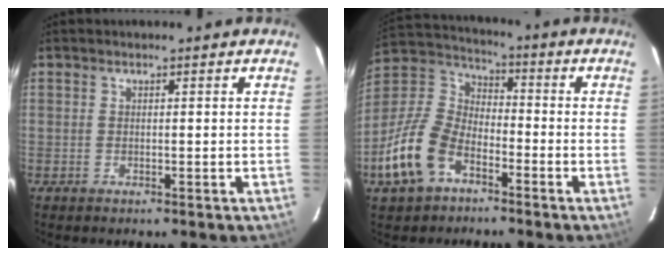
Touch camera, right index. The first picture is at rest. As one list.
[{"total": 15.6, "force": [-7.9, 9.3, 9.7], "torque": [-0.224, 0.004, -0.151]}]